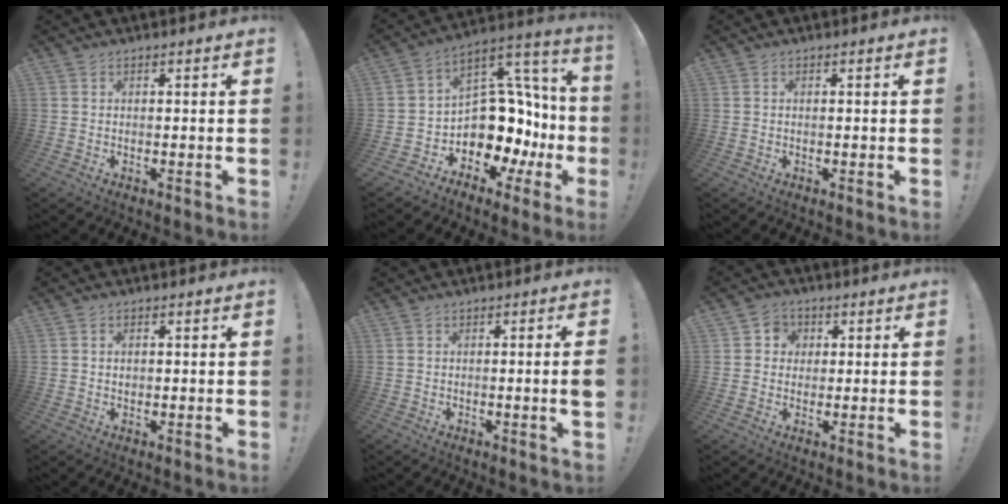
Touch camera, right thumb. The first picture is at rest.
{"total": 13.6, "force": [-1.7, 10.6, 8.4], "torque": [-0.104, -0.024, 0.003]}
{"total": 0.0}
{"total": 1.2, "force": [0.1, 1.0, 0.6], "torque": [-0.009, 0.003, -0.001]}
{"total": 3.1, "force": [-0.1, -0.4, 3.1], "torque": [-0.051, -0.007, -0.003]}
{"total": 4.7, "force": [0.4, 4.5, 1.1], "torque": [-0.015, 0.004, 0.006]}